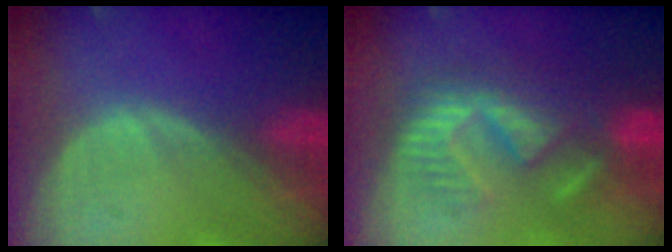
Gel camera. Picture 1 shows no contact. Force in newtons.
{"total": 8.9, "press": 8.7, "slide": 1.9}